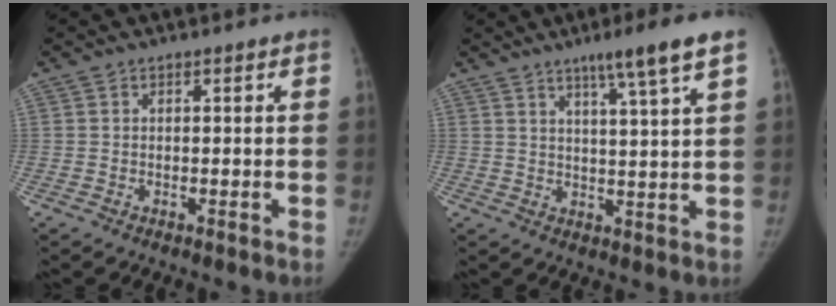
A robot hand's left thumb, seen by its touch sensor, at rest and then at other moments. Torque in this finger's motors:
{"motor_torque": [0.25, -0.36, 0.80, -0.19, 0.16]}